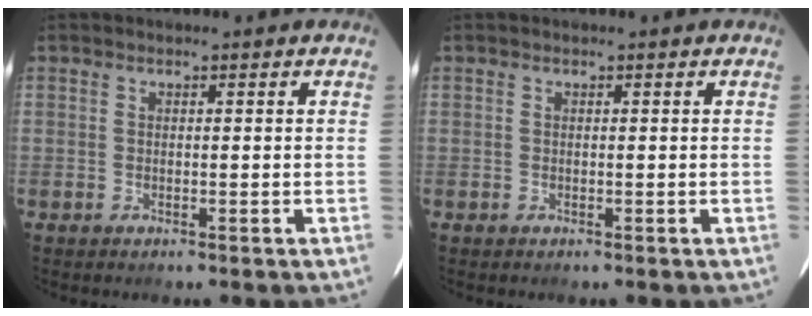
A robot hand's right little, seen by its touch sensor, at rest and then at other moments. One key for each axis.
{"total": 0.0}